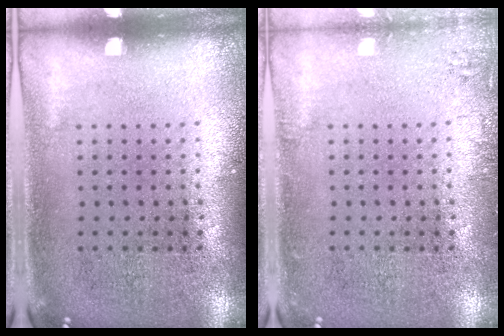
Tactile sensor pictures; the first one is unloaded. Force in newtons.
{"total": 1.3, "press": 1.2, "slide": 0.3}